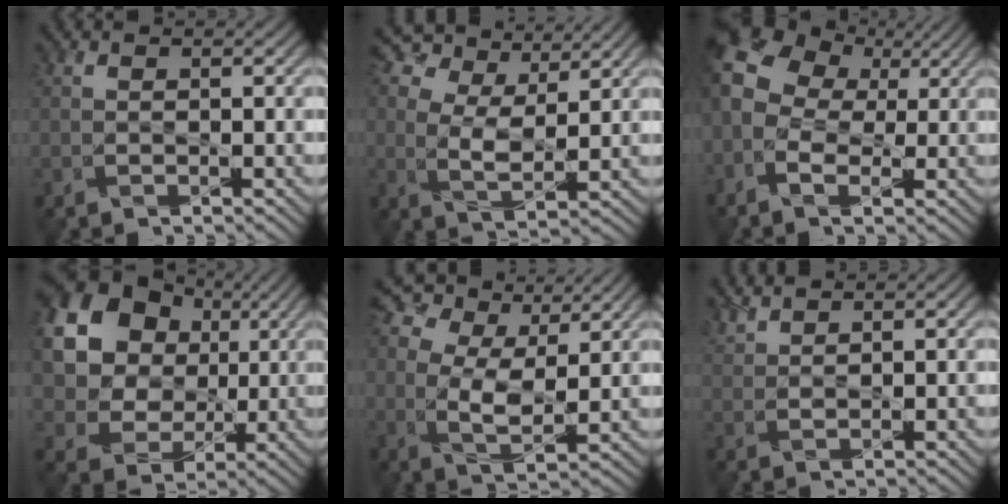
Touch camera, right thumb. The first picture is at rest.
{"total": 8.4, "force": [5.9, 3.5, 4.8], "torque": [-0.122, 0.013, 0.102]}
{"total": 12.0, "force": [1.7, 9.1, 7.7], "torque": [-0.209, 0.017, 0.021]}
{"total": 16.2, "force": [5.1, 12.8, 8.5], "torque": [-0.230, 0.043, 0.106]}
{"total": 9.4, "force": [4.8, 4.9, 6.4], "torque": [-0.159, 0.016, 0.082]}
{"total": 3.0, "force": [2.8, 0.3, 1.1], "torque": [-0.033, 0.008, 0.065]}